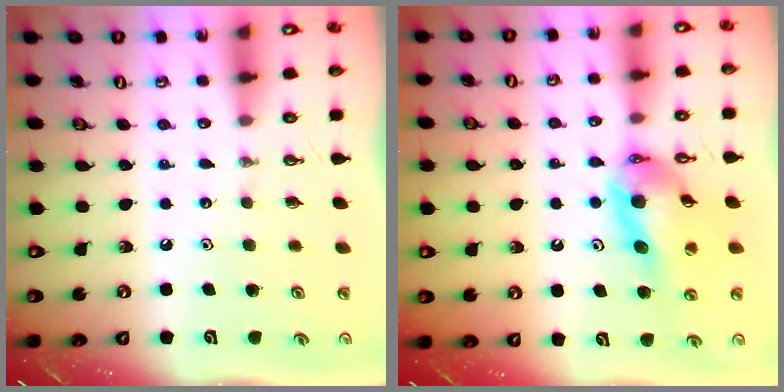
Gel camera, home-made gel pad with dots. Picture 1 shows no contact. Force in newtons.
{"total": 12.9, "press": 12.8, "slide": 1.7}